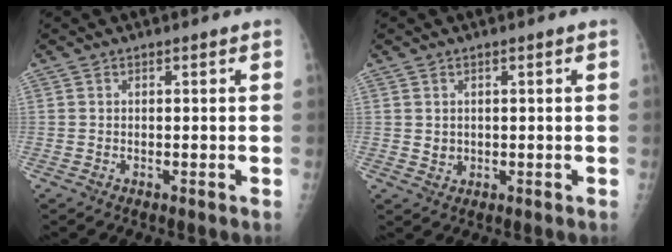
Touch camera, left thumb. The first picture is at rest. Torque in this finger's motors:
{"motor_torque": [-0.12, 0.08, 0.08, -0.03, 0.00]}